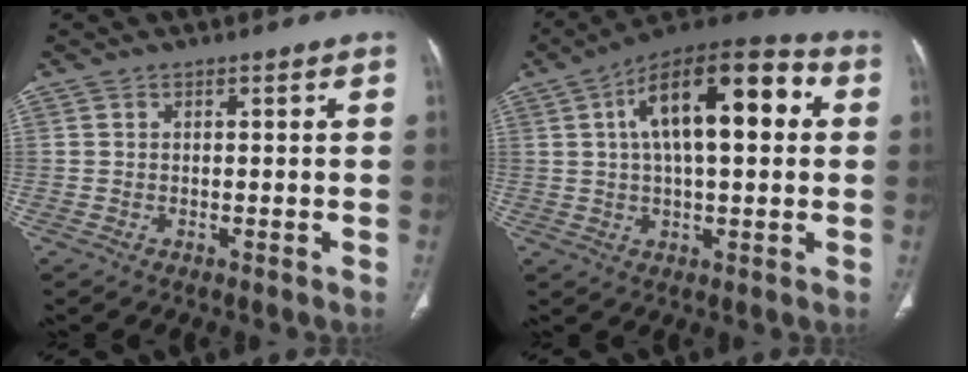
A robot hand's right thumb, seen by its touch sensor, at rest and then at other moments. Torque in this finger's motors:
{"motor_torque": [0.60, 4.41, 1.36, -0.02, 0.49]}